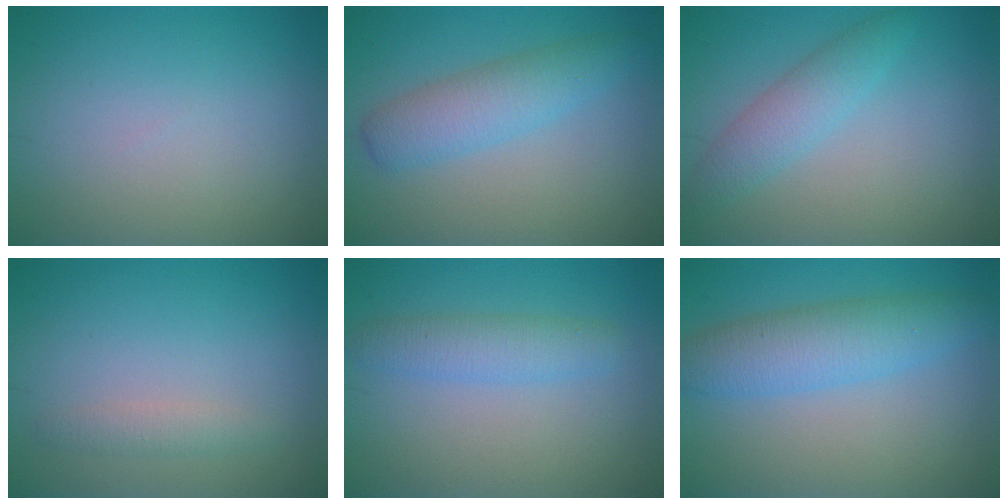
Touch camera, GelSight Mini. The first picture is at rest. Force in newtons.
{"total": 4.0, "press": 4.0, "slide": 0.1}
{"total": 2.9, "press": 2.9, "slide": 0.1}
{"total": 1.4, "press": 1.4, "slide": 0.0}
{"total": 2.7, "press": 2.7, "slide": 0.2}
{"total": 5.0, "press": 5.0, "slide": 0.1}